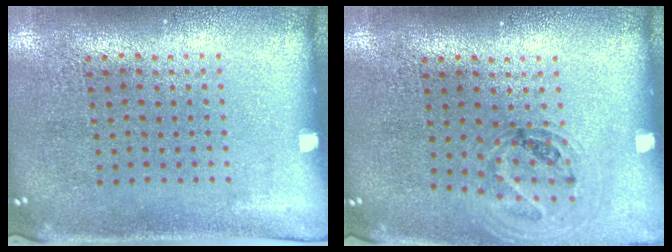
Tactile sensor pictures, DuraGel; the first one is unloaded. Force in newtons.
{"total": 1.0, "press": 0.9, "slide": 0.2}